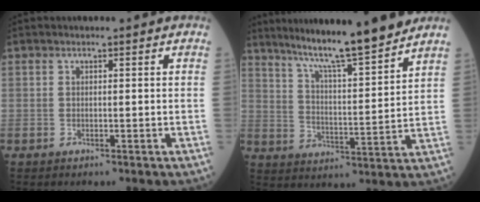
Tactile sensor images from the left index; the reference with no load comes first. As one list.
[{"total": 14.4, "force": [12.5, -0.8, 7.1], "torque": [-0.117, -0.001, 0.196]}]